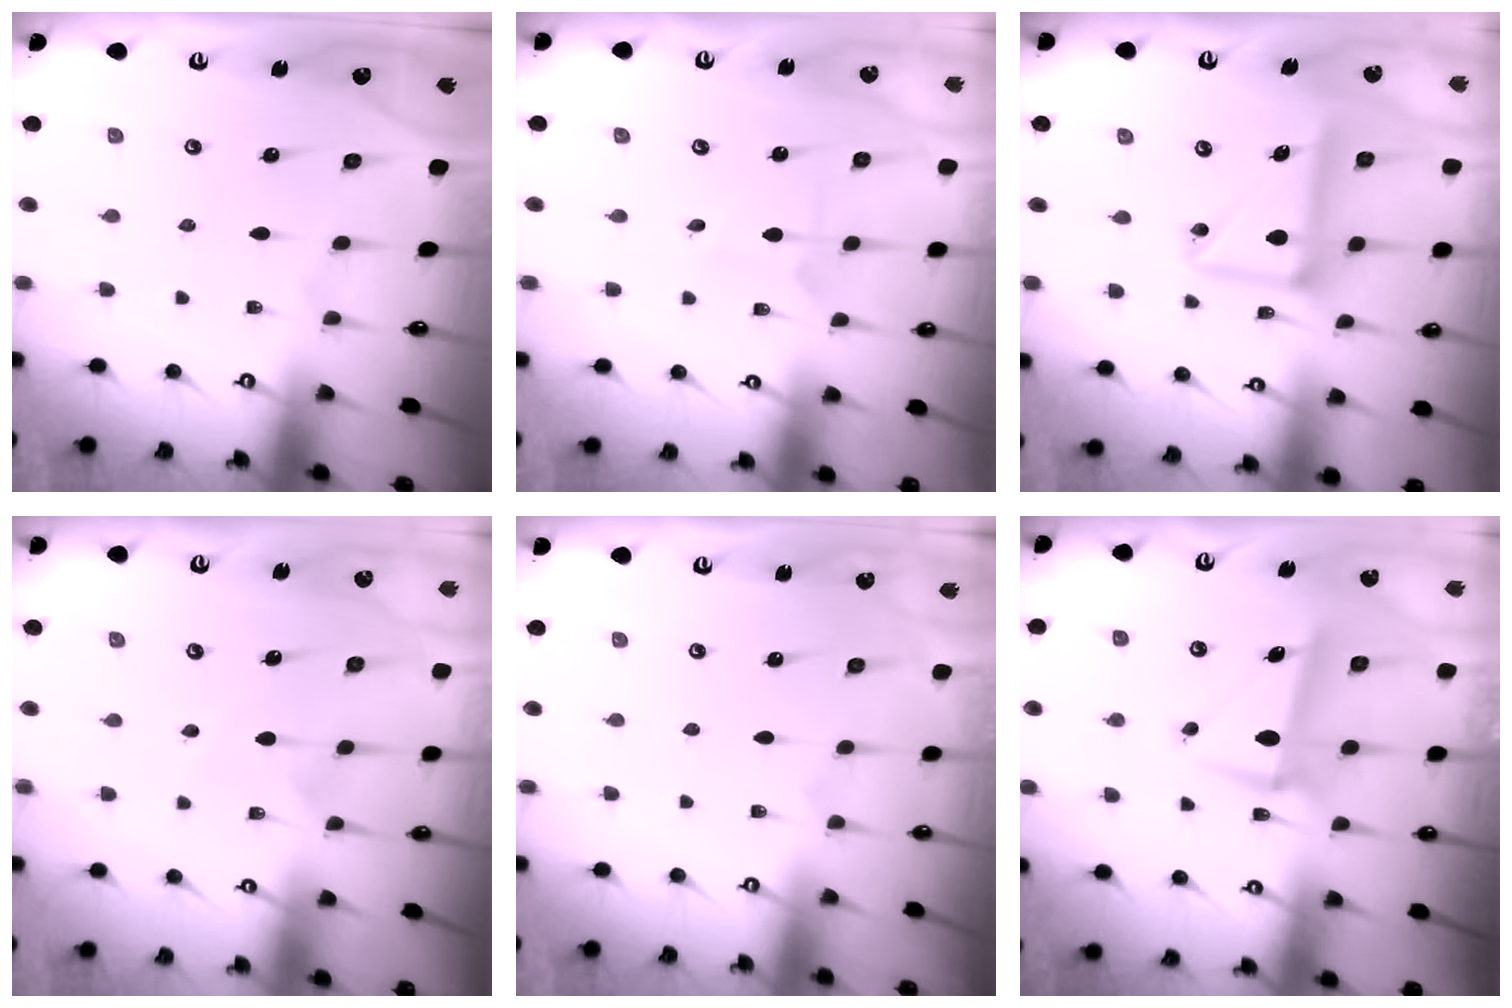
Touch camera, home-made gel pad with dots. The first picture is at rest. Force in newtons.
{"total": 1.4, "press": 1.4, "slide": 0.1}
{"total": 13.9, "press": 13.8, "slide": 1.8}
{"total": 5.8, "press": 5.8, "slide": 0.2}
{"total": 0.0}
{"total": 7.2, "press": 7.1, "slide": 1.4}